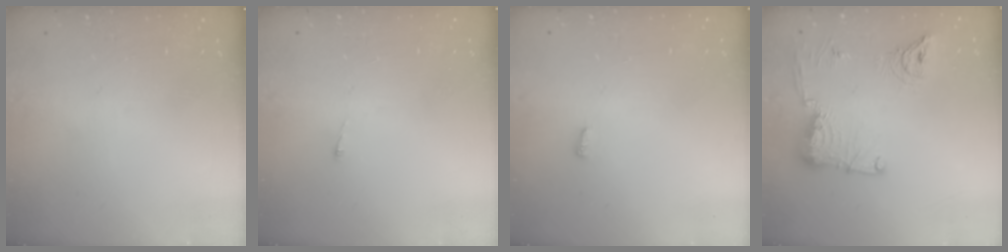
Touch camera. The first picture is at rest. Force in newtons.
{"total": 2.7, "press": 2.7, "slide": 0.4}
{"total": 2.8, "press": 2.8, "slide": 0.5}
{"total": 14.7, "press": 14.6, "slide": 2.1}